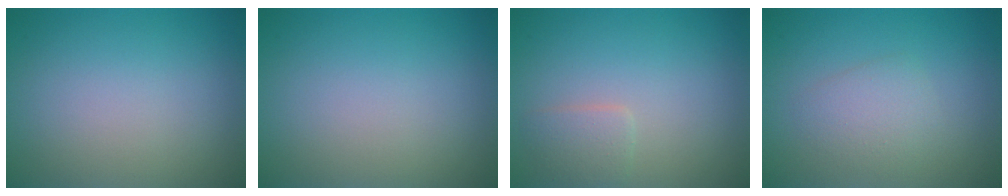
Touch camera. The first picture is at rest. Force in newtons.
{"total": 0.0}
{"total": 1.6, "press": 1.5, "slide": 0.2}
{"total": 2.1, "press": 2.1, "slide": 0.2}